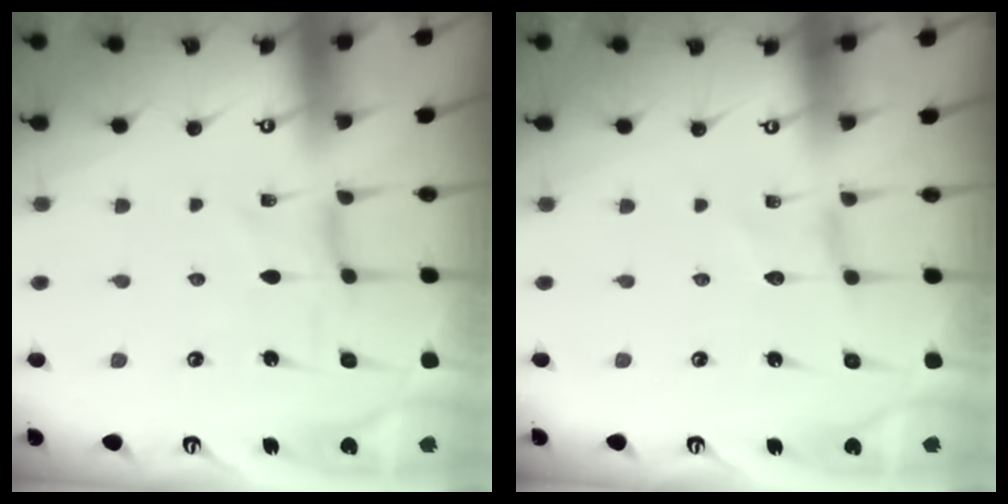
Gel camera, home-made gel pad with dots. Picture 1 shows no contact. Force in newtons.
{"total": 0.0}